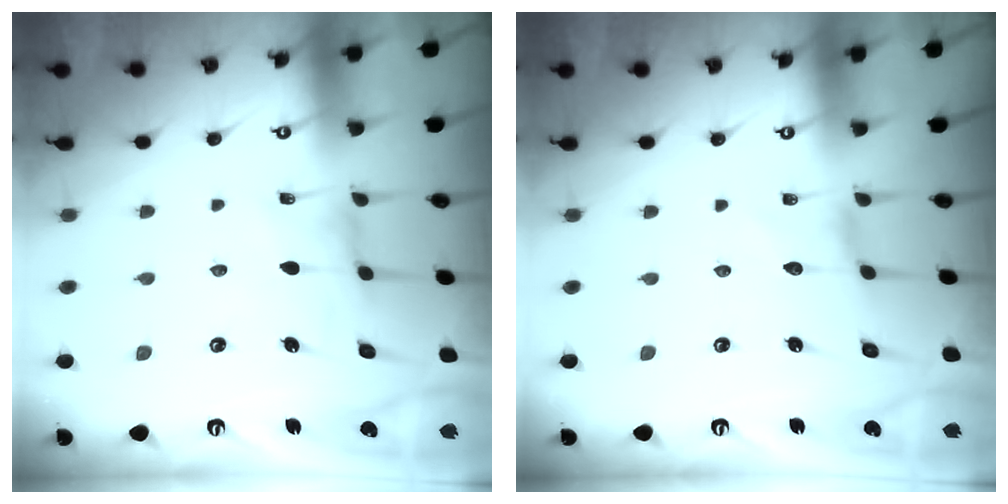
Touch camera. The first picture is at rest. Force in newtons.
{"total": 0.0}